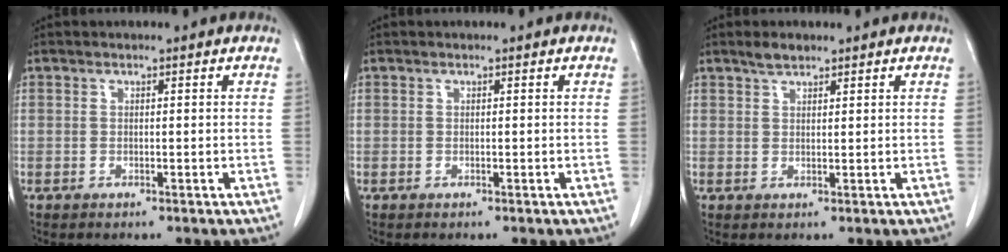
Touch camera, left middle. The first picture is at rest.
{"total": 0.0}
{"total": 2.1, "force": [1.8, 0.6, 0.9], "torque": [-0.022, 0.003, 0.034]}